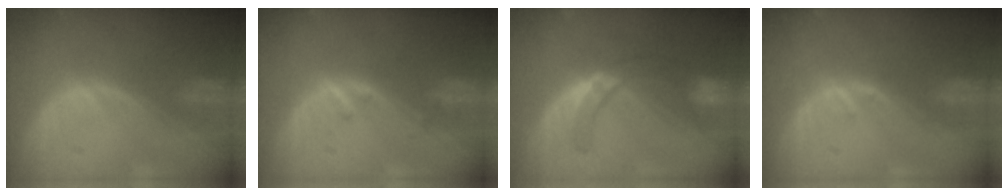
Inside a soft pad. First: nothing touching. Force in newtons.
{"total": 1.4, "press": 1.4, "slide": 0.2}
{"total": 7.2, "press": 6.5, "slide": 3.2}
{"total": 0.6, "press": 0.6, "slide": 0.1}